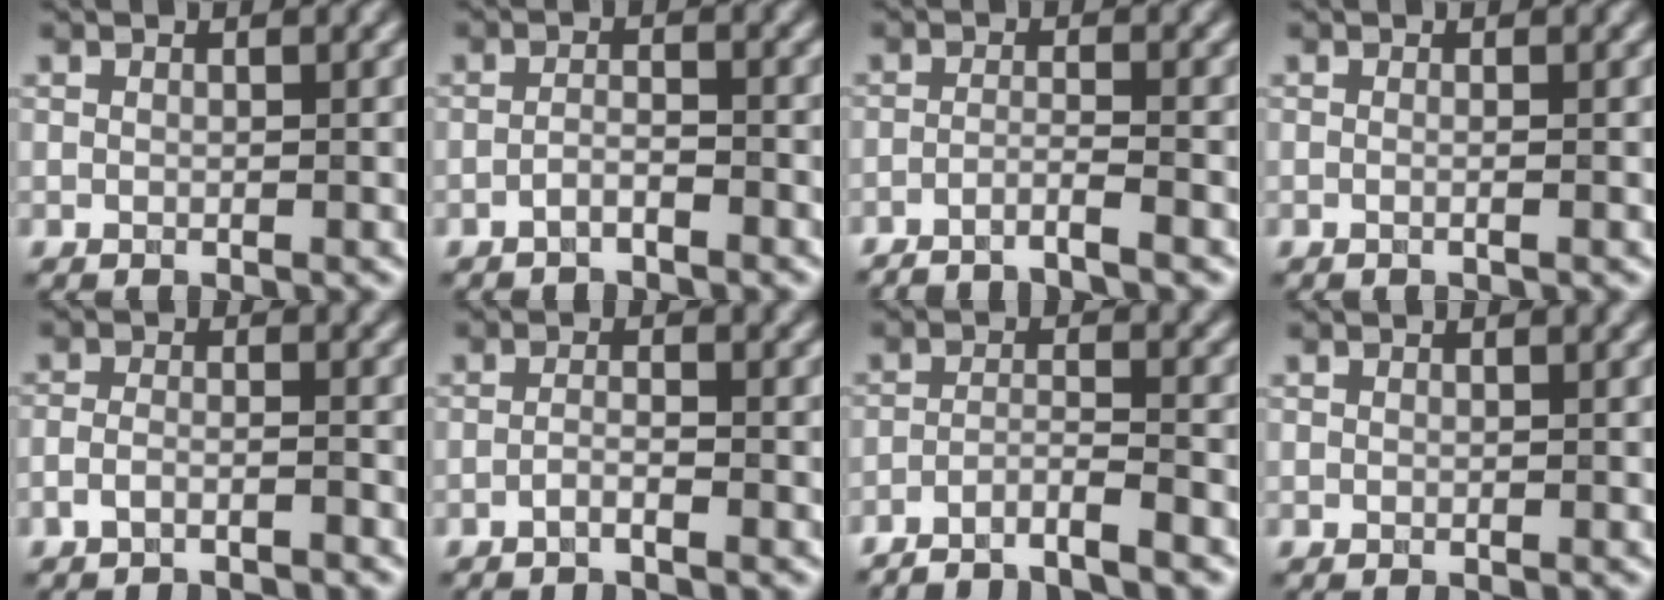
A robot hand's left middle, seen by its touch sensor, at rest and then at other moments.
{"total": 1.4, "force": [-1.1, 0.3, 0.8], "torque": [-0.017, 0.002, -0.024]}
{"total": 2.5, "force": [-2.0, 0.2, 1.5], "torque": [-0.016, -0.004, -0.051]}
{"total": 1.4, "force": [0.1, 0.7, 1.2], "torque": [-0.005, -0.013, -0.018]}
{"total": 1.9, "force": [-1.7, 0.4, 0.8], "torque": [-0.014, -0.001, -0.037]}
{"total": 1.2, "force": [-0.8, 0.2, 0.9], "torque": [-0.017, 0.001, -0.019]}
{"total": 3.7, "force": [-3.3, 0.2, 1.8], "torque": [-0.024, 0.001, -0.067]}
{"total": 0.0}